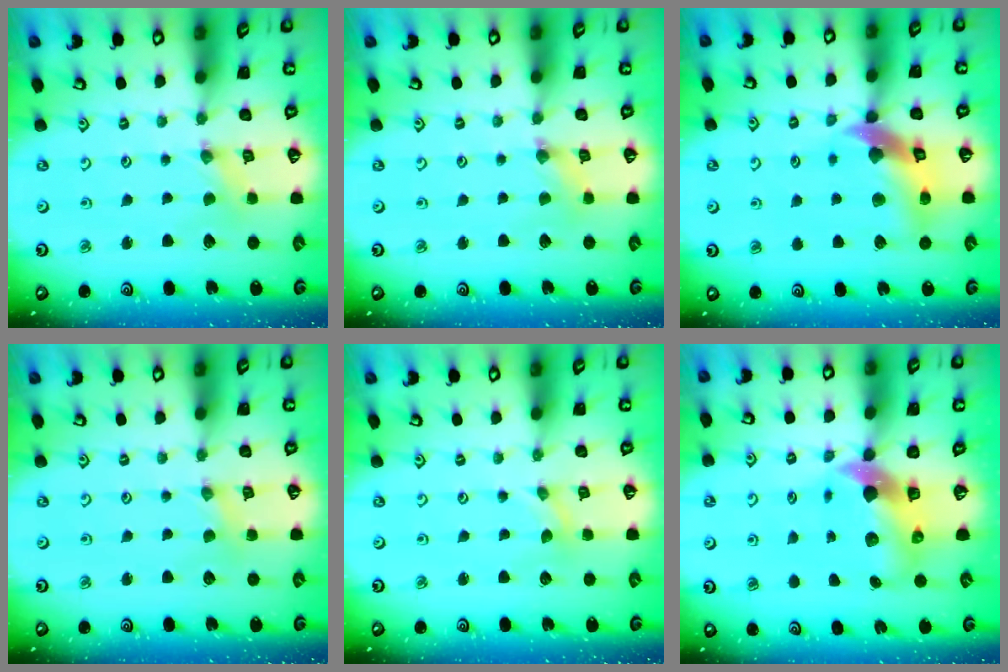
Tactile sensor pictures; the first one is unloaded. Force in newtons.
{"total": 1.3, "press": 1.3, "slide": 0.3}
{"total": 12.7, "press": 12.6, "slide": 1.9}
{"total": 1.2, "press": 1.2, "slide": 0.3}
{"total": 0.0}
{"total": 8.6, "press": 8.5, "slide": 1.5}